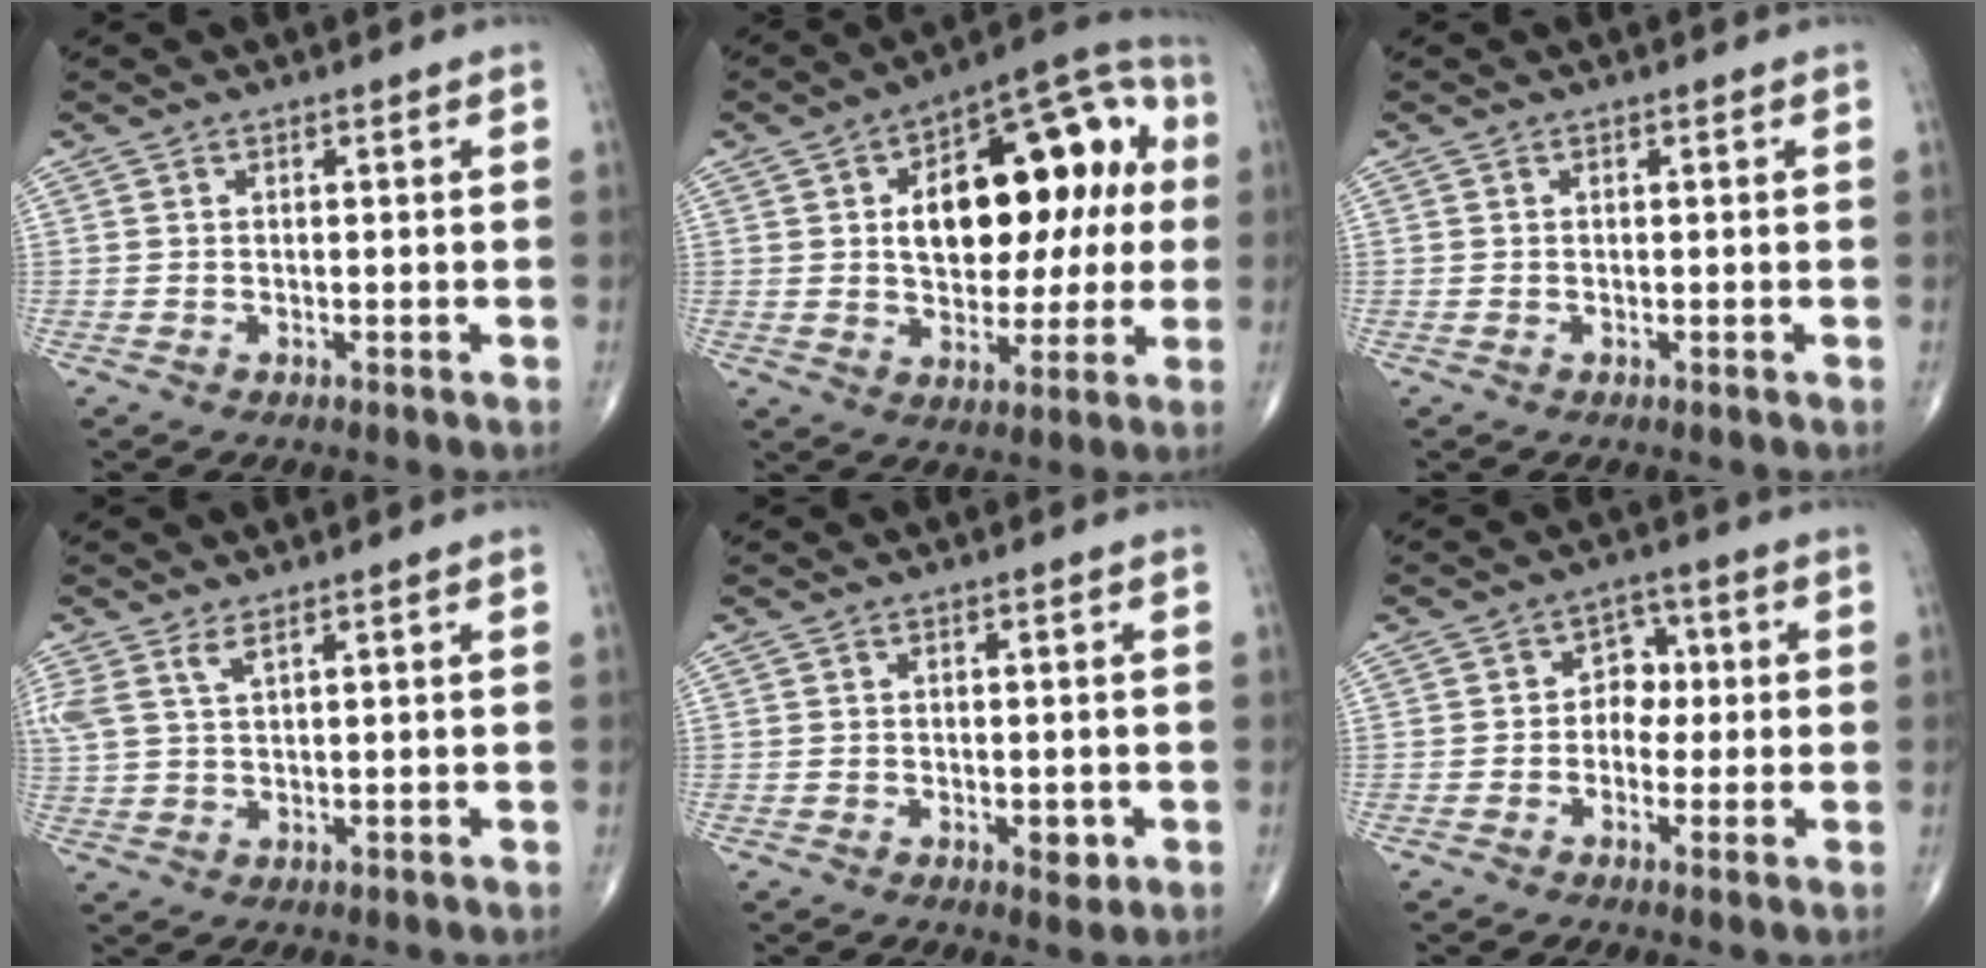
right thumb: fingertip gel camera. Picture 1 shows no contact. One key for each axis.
{"total": 23.0, "fx": 3.4, "fy": 12.7, "fz": 18.8, "tx": -0.226, "ty": 0.031, "tz": 0.047}
{"total": 0.0}
{"total": 4.2, "fx": 2.6, "fy": 1.2, "fz": 3.1, "tx": -0.080, "ty": 0.000, "tz": 0.062}
{"total": 2.5, "fx": -0.8, "fy": 1.5, "fz": 1.9, "tx": -0.016, "ty": 0.000, "tz": -0.007}
{"total": 5.3, "fx": 0.0, "fy": 4.2, "fz": 3.2, "tx": -0.007, "ty": 0.012, "tz": -0.011}